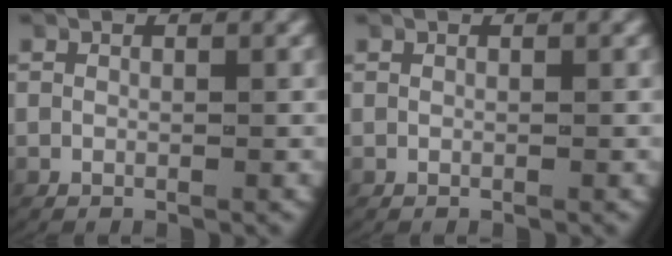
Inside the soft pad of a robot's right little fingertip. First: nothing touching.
{"total": 0.0}